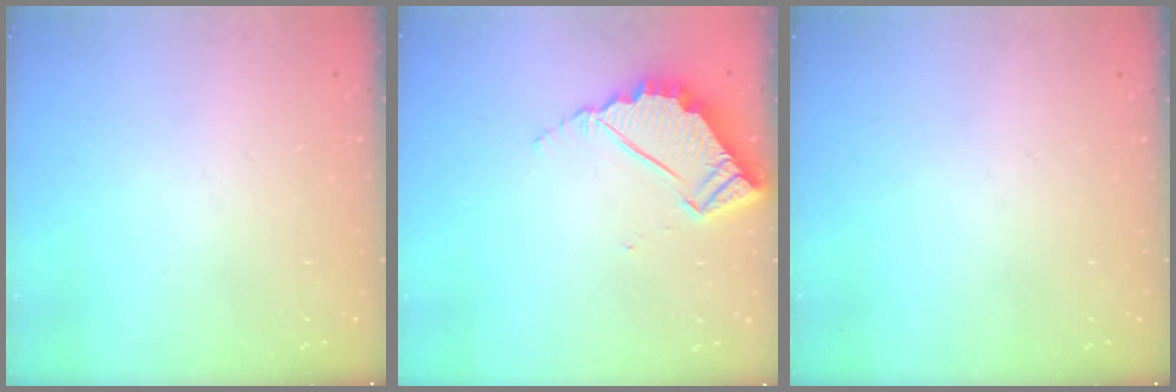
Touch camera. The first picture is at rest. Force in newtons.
{"total": 4.9, "press": 4.9, "slide": 0.2}
{"total": 0.0}